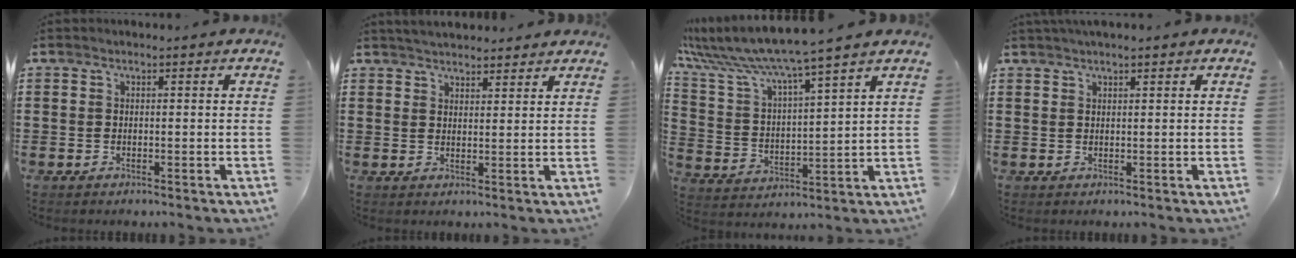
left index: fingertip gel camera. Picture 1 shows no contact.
{"total": 2.9, "force": [2.9, 0.2, 0.1], "torque": [-0.010, -0.003, 0.056]}
{"total": 7.0, "force": [6.1, -0.7, 3.2], "torque": [-0.092, -0.046, 0.098]}
{"total": 1.3, "force": [1.2, 0.0, 0.6], "torque": [-0.012, 0.001, 0.022]}